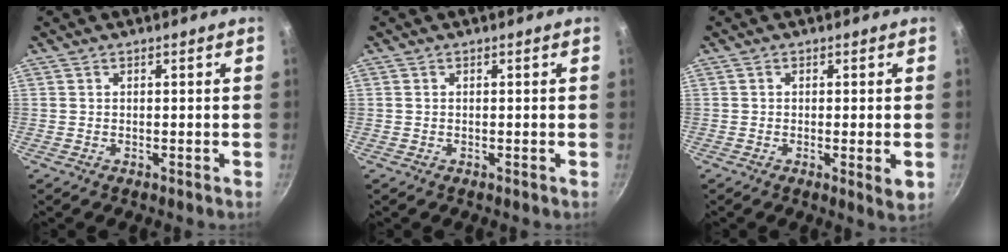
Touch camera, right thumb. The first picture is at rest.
{"total": 0.0}
{"total": 3.4, "force": [-0.6, 0.6, 3.3], "torque": [-0.054, -0.011, -0.010]}